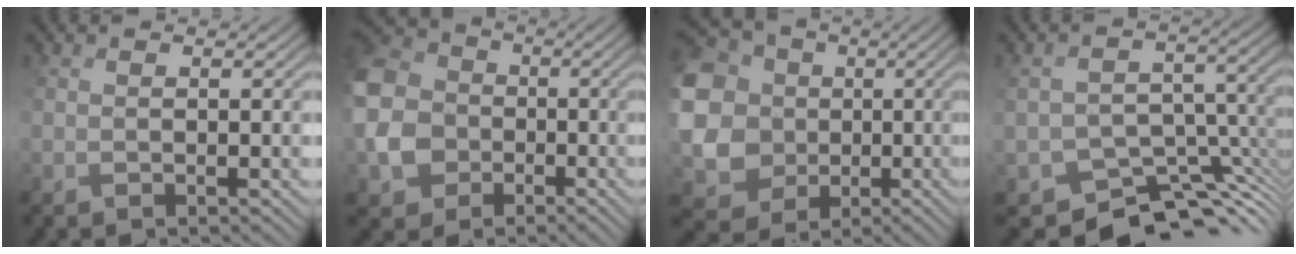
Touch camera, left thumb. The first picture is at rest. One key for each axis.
{"total": 10.1, "fx": -1.8, "fy": 8.8, "fz": 4.5, "tx": -0.161, "ty": -0.020, "tz": -0.037}
{"total": 18.2, "fx": 3.3, "fy": 16.7, "fz": 6.5, "tx": -0.263, "ty": 0.021, "tz": 0.043}
{"total": 7.3, "fx": -5.8, "fy": 3.9, "fz": 2.4, "tx": -0.028, "ty": 0.000, "tz": -0.078}